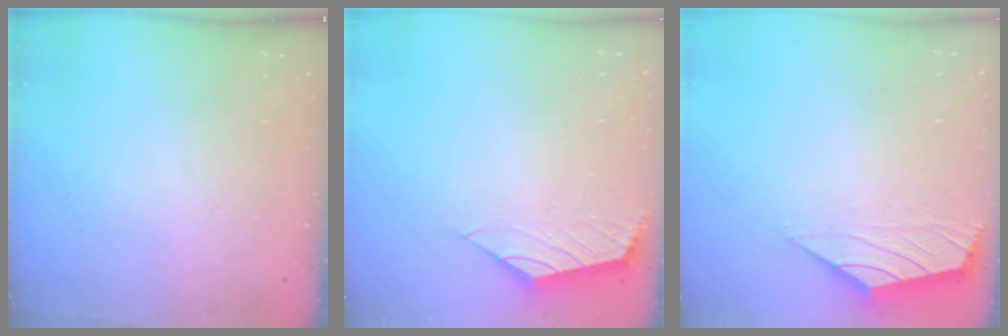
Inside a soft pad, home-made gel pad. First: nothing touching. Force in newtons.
{"total": 0.9, "press": 0.9, "slide": 0.3}
{"total": 0.0}